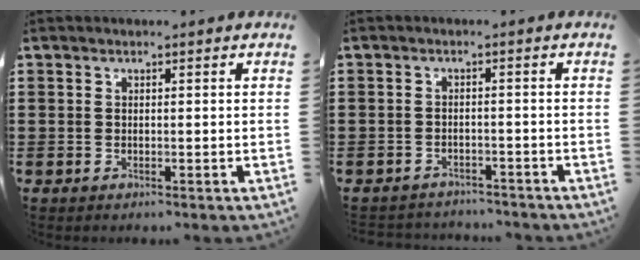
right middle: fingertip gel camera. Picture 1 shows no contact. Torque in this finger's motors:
{"motor_torque": [0.83, -0.05, 0.06, -0.01]}